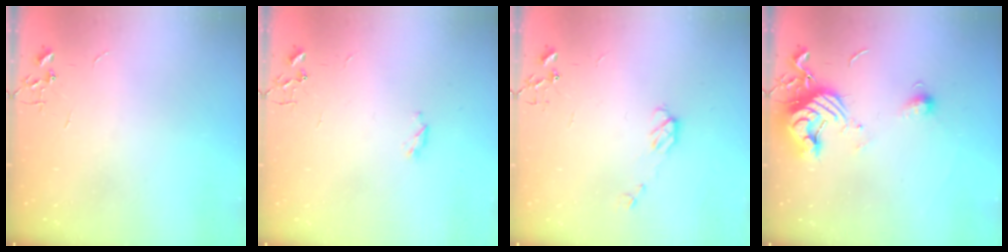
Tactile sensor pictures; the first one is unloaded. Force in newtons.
{"total": 4.0, "press": 4.0, "slide": 0.5}
{"total": 5.0, "press": 5.0, "slide": 0.2}
{"total": 12.9, "press": 12.8, "slide": 1.3}